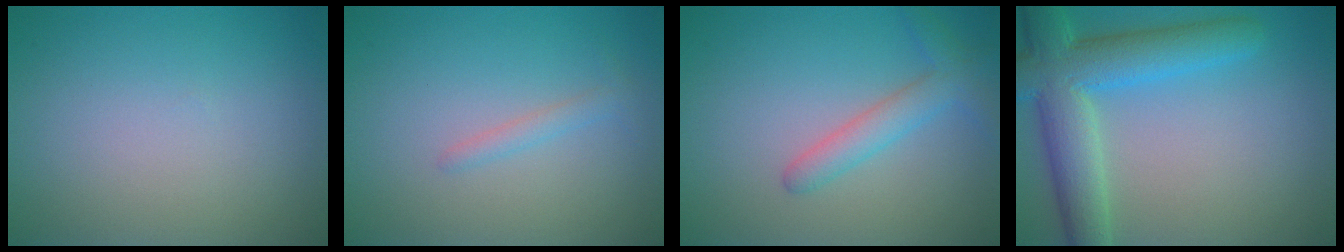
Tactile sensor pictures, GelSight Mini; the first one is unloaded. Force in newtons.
{"total": 1.1, "press": 1.1, "slide": 0.1}
{"total": 2.8, "press": 2.7, "slide": 0.2}
{"total": 7.8, "press": 7.8, "slide": 0.3}